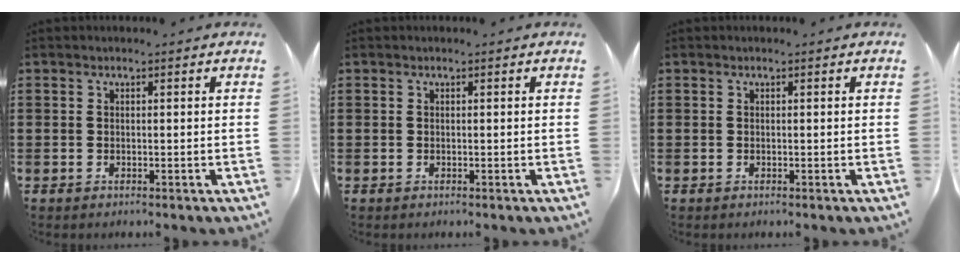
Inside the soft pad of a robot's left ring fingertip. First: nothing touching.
{"total": 0.0}
{"total": 0.0}